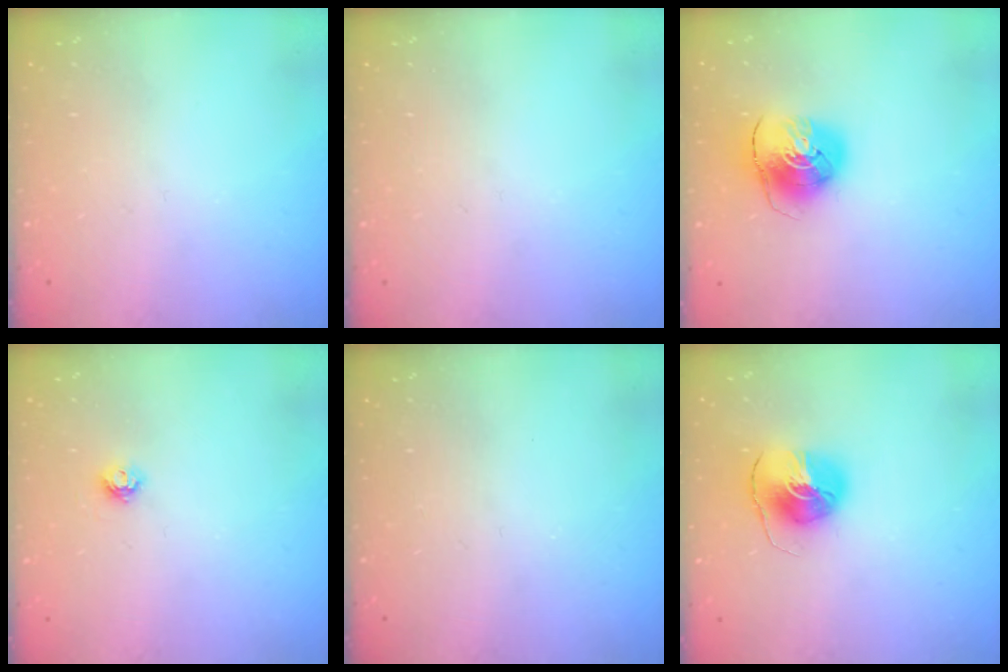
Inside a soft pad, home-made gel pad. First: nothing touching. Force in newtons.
{"total": 0.0}
{"total": 9.4, "press": 9.2, "slide": 1.5}
{"total": 4.3, "press": 4.3, "slide": 0.6}
{"total": 0.0}
{"total": 8.3, "press": 8.2, "slide": 0.9}